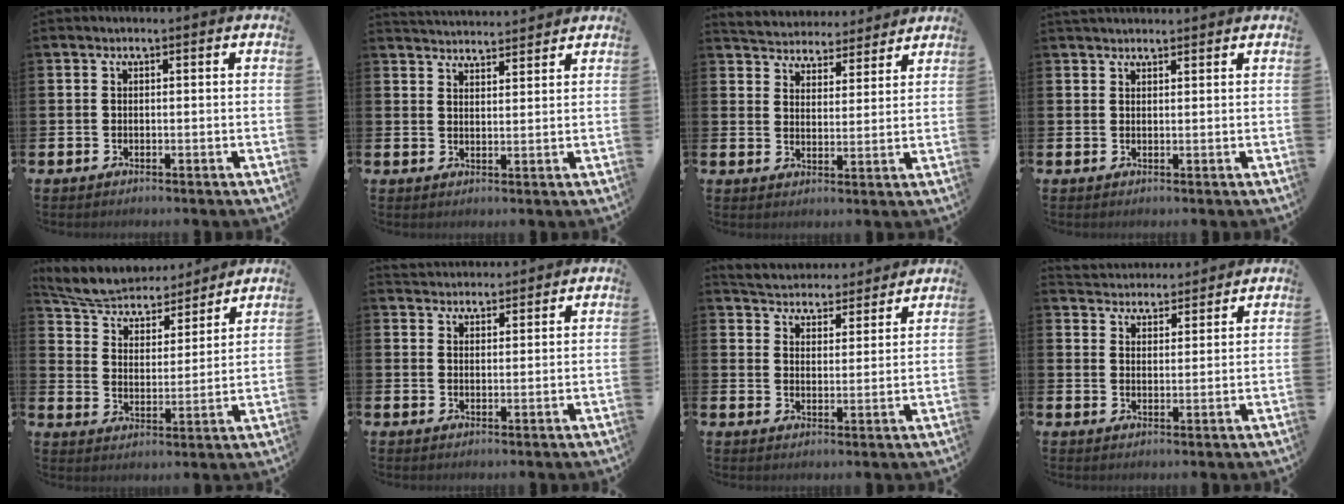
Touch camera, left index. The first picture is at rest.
{"total": 3.6, "force": [3.6, 0.2, -0.1], "torque": [-0.005, -0.023, 0.066]}
{"total": 4.6, "force": [4.4, 1.3, -0.4], "torque": [-0.013, -0.037, 0.077]}
{"total": 2.0, "force": [2.0, 0.5, 0.2], "torque": [0.001, -0.007, 0.034]}
{"total": 7.2, "force": [6.8, 1.8, 1.6], "torque": [-0.071, -0.047, 0.120]}
{"total": 3.3, "force": [3.3, 0.7, -0.2], "torque": [-0.005, -0.016, 0.061]}
{"total": 4.9, "force": [4.8, 1.1, -0.1], "torque": [-0.018, -0.039, 0.082]}
{"total": 4.2, "force": [4.1, 0.8, -0.5], "torque": [-0.012, -0.023, 0.075]}